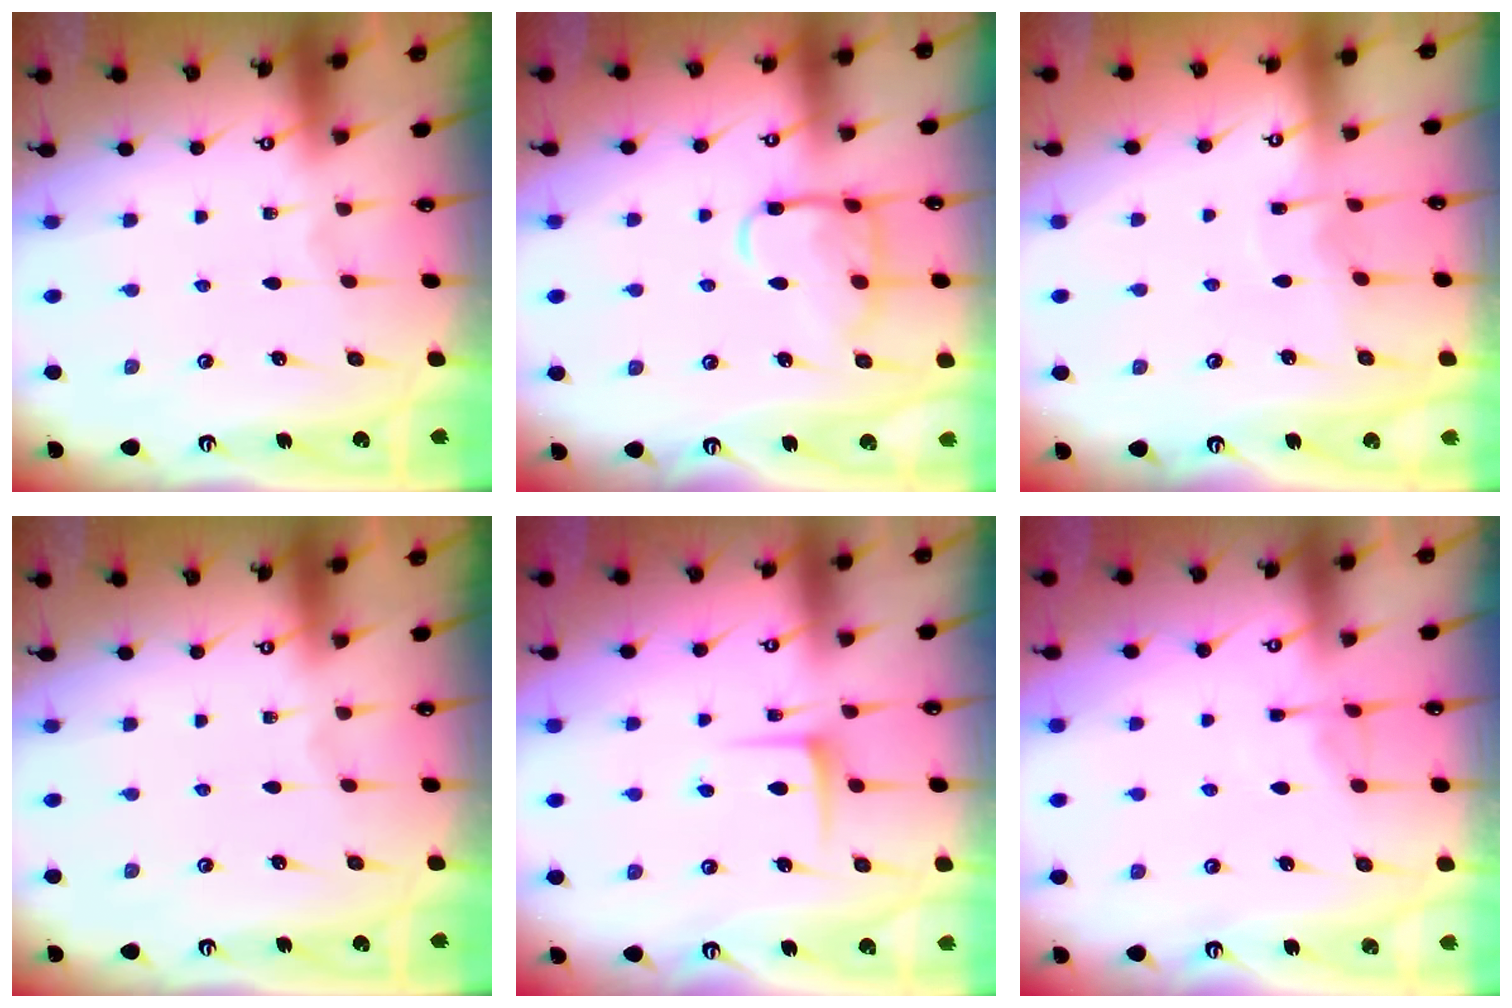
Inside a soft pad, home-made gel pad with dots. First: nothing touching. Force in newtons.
{"total": 13.8, "press": 13.8, "slide": 1.1}
{"total": 2.8, "press": 2.8, "slide": 0.4}
{"total": 0.0}
{"total": 6.6, "press": 6.6, "slide": 0.6}
{"total": 4.4, "press": 4.3, "slide": 0.7}